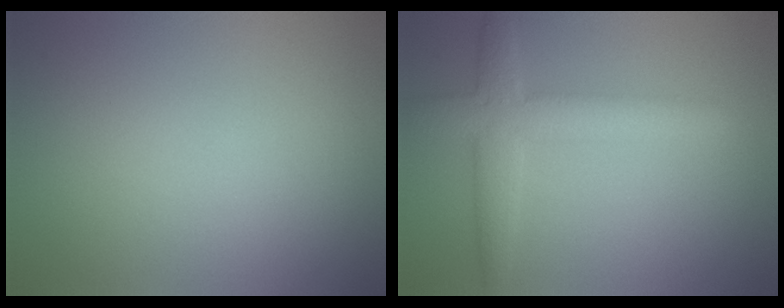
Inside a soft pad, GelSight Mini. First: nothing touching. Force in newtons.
{"total": 4.3, "press": 4.3, "slide": 0.2}